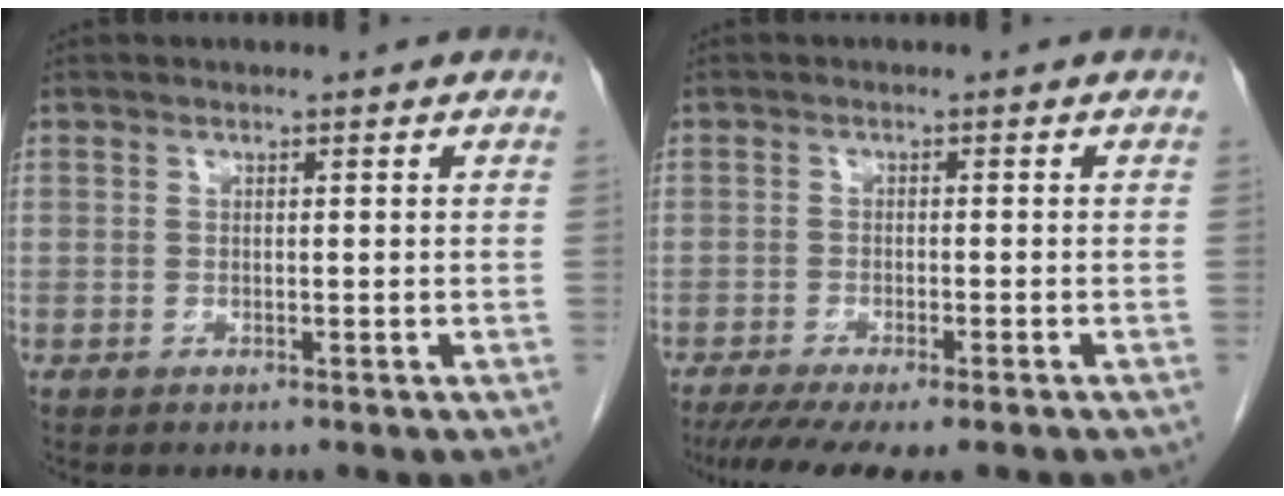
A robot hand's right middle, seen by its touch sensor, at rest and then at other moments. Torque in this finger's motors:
{"motor_torque": [1.14, -0.99, 0.25, 0.05]}